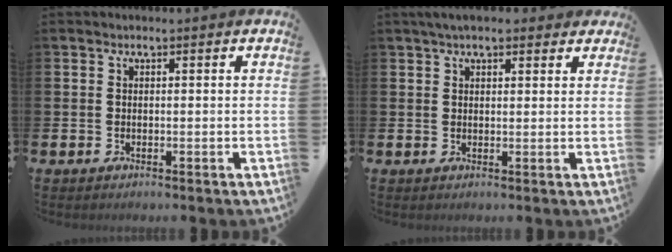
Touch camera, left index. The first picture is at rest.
{"total": 3.4, "force": [2.9, 1.2, 1.4], "torque": [-0.028, 0.000, 0.051]}